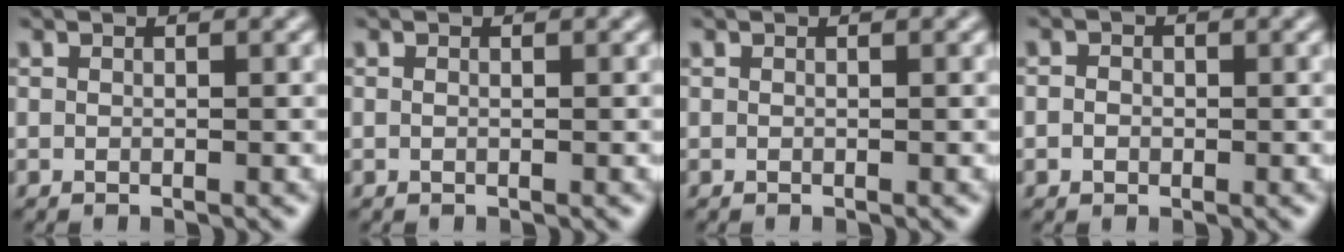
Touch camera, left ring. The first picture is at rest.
{"total": 0.0}
{"total": 0.0}
{"total": 1.3, "force": [-0.1, 1.1, 0.6], "torque": [-0.004, -0.001, -0.008]}